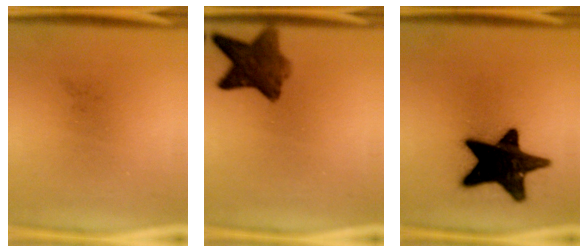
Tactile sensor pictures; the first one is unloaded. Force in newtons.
{"total": 7.9}
{"total": 19.0}